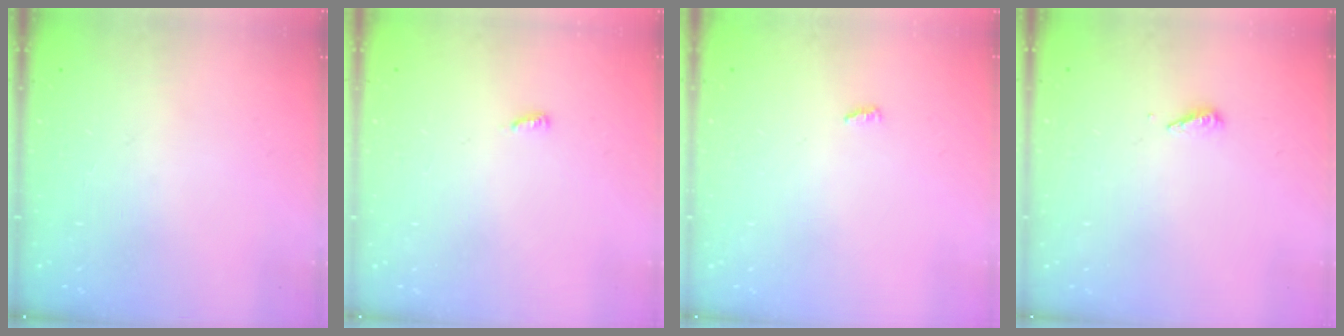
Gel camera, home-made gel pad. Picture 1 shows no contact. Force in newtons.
{"total": 3.9, "press": 3.9, "slide": 0.3}
{"total": 2.7, "press": 2.7, "slide": 0.2}
{"total": 2.8, "press": 2.8, "slide": 0.2}